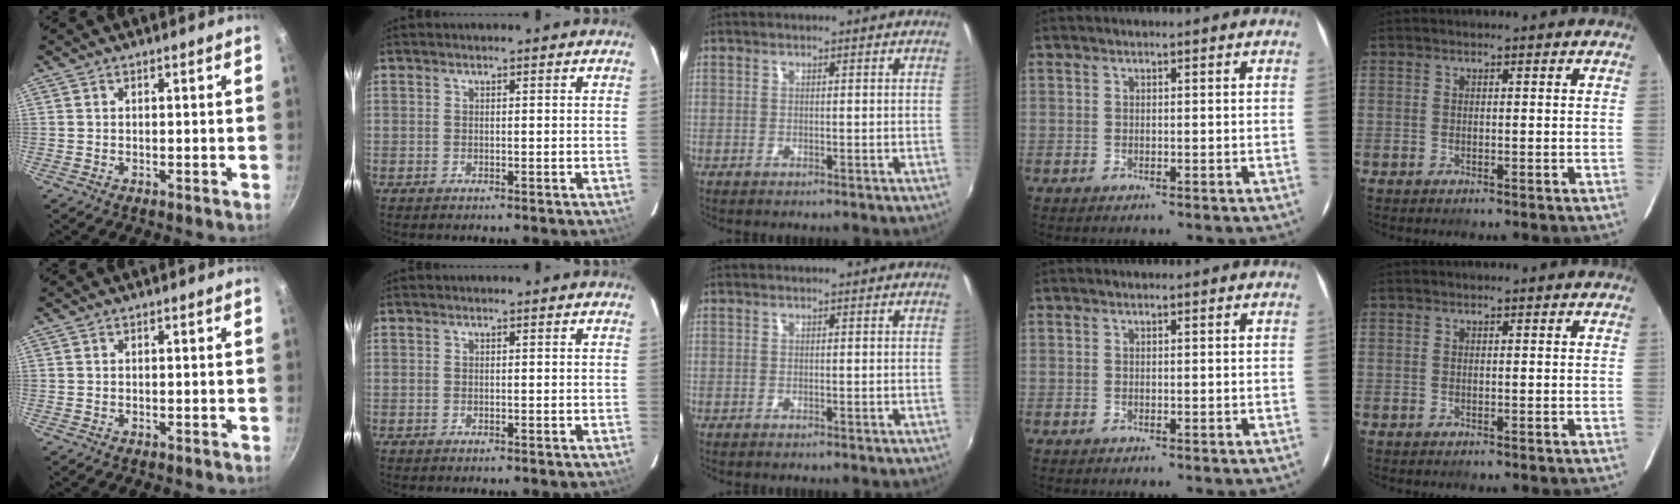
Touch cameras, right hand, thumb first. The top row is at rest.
{}